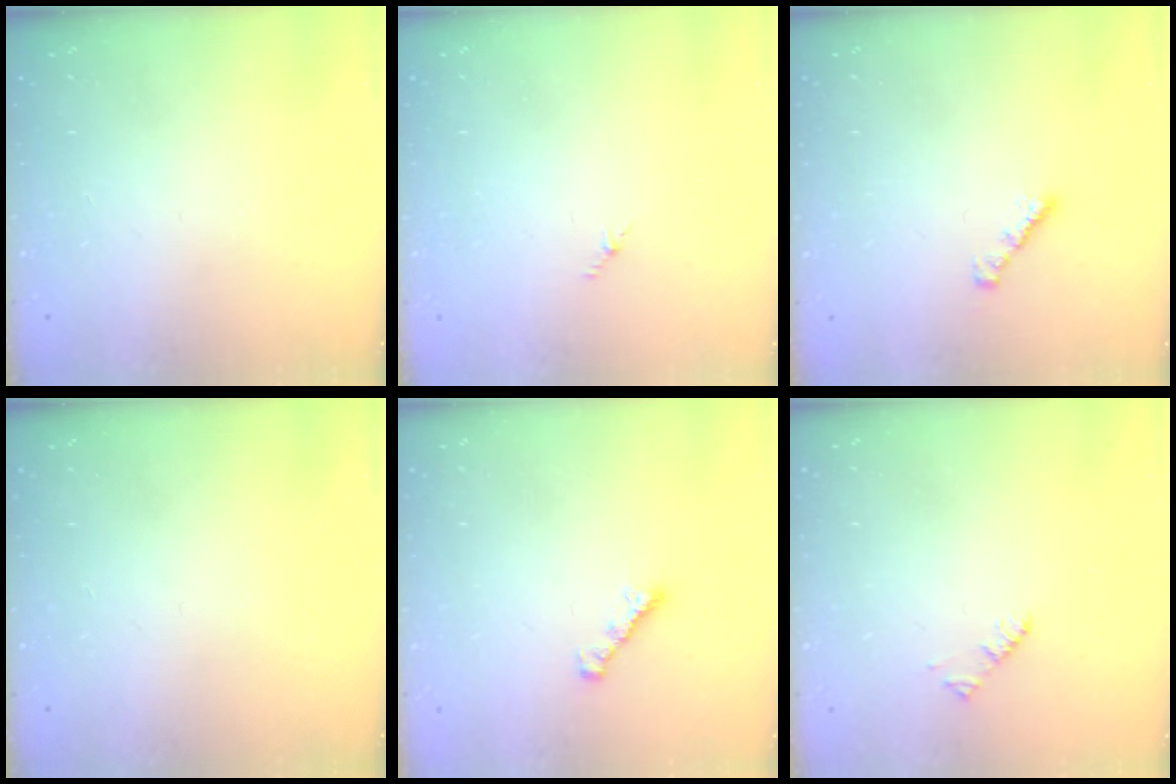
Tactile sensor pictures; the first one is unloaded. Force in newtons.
{"total": 1.2, "press": 1.1, "slide": 0.6}
{"total": 1.6, "press": 1.5, "slide": 0.4}
{"total": 0.0}
{"total": 1.8, "press": 1.7, "slide": 0.6}
{"total": 1.9, "press": 1.9, "slide": 0.3}